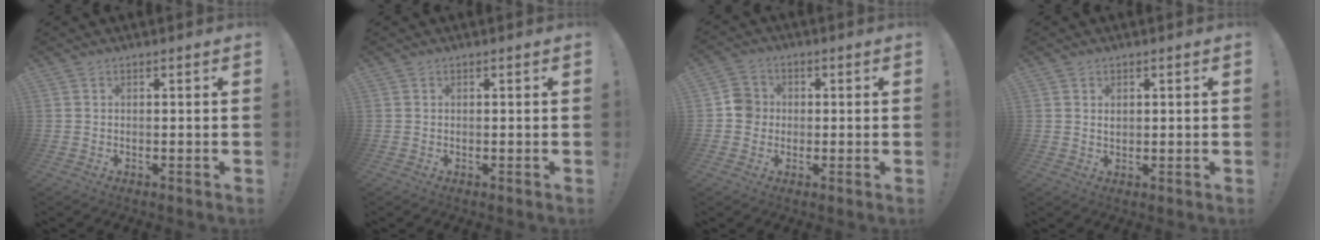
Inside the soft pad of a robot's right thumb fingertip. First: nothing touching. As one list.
[{"total": 0.0}, {"total": 6.5, "force": [-0.4, 6.0, 2.3], "torque": [-0.038, 0.016, -0.005]}, {"total": 1.4, "force": [0.7, 1.0, 0.6], "torque": [0.002, -0.003, 0.010]}]